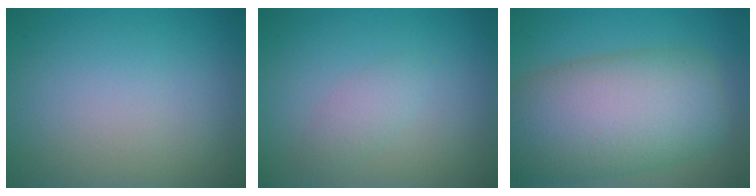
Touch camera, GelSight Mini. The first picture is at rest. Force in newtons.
{"total": 1.5, "press": 1.5, "slide": 0.1}
{"total": 11.9, "press": 11.9, "slide": 0.3}